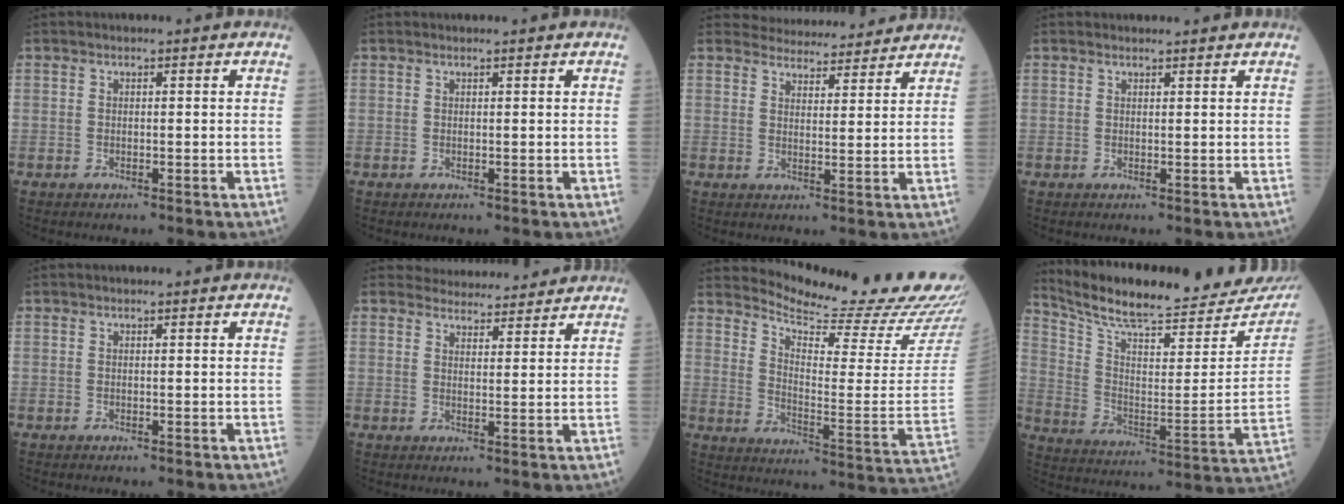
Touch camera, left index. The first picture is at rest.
{"total": 1.0, "force": [1.0, 0.0, 0.2], "torque": [-0.010, 0.004, 0.014]}
{"total": 10.7, "force": [10.4, 2.1, 1.2], "torque": [-0.006, 0.012, 0.129]}
{"total": 2.3, "force": [2.3, 0.3, 0.2], "torque": [-0.012, 0.009, 0.029]}
{"total": 0.0}
{"total": 8.9, "force": [8.7, 1.9, 0.8], "torque": [0.000, 0.011, 0.104]}
{"total": 21.3, "force": [20.5, -0.5, 5.9], "torque": [-0.110, -0.126, 0.264]}
{"total": 26.0, "force": [24.2, 3.4, 8.8], "torque": [-0.154, -0.082, 0.332]}